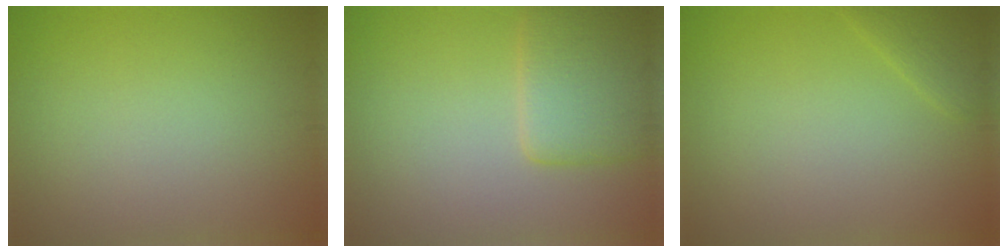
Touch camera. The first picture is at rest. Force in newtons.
{"total": 4.4, "press": 4.4, "slide": 0.2}
{"total": 1.5, "press": 1.5, "slide": 0.0}